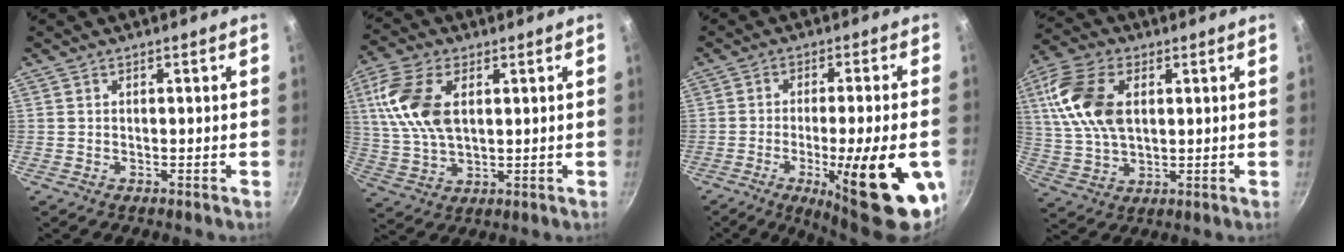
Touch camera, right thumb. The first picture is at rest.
{"total": 12.6, "force": [3.3, 7.1, 9.8], "torque": [-0.193, -0.002, 0.066]}
{"total": 21.7, "force": [-7.0, 4.8, 20.0], "torque": [-0.257, 0.006, -0.094]}
{"total": 13.8, "force": [3.5, 8.3, 10.5], "torque": [-0.197, 0.000, 0.065]}